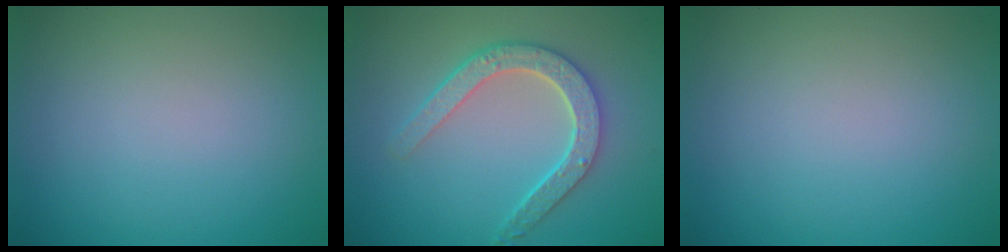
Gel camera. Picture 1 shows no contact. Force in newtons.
{"total": 4.6, "press": 3.7, "slide": 2.8}
{"total": 0.0}